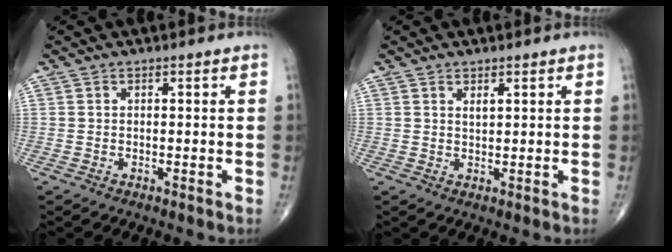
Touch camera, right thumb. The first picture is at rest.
{"total": 1.7, "force": [0.9, 0.7, 1.3], "torque": [-0.020, -0.004, 0.018]}